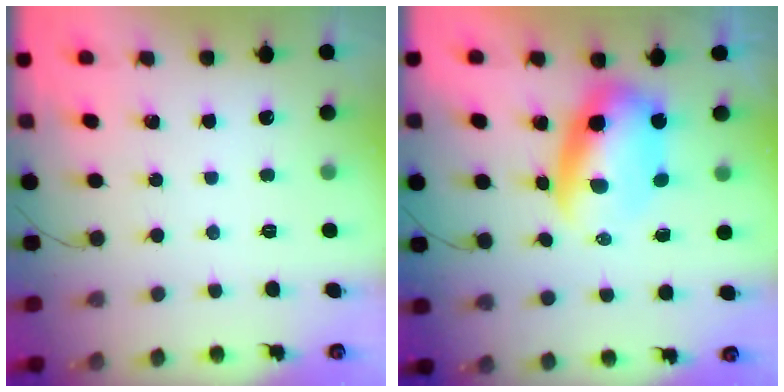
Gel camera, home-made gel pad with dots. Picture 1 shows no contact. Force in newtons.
{"total": 7.7, "press": 7.5, "slide": 1.8}